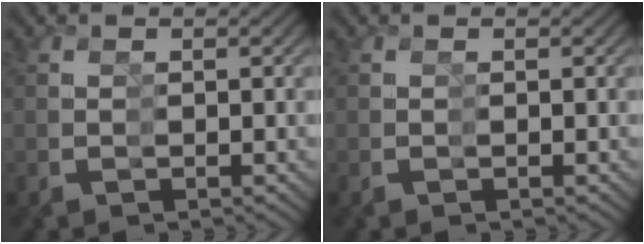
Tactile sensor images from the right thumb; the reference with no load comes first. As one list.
[{"total": 0.0}]